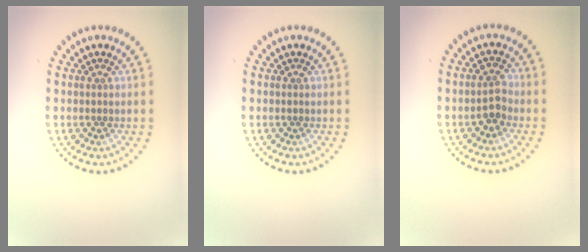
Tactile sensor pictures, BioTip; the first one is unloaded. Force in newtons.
{"total": 0.0}
{"total": 2.0, "press": 2.0, "slide": 0.5}